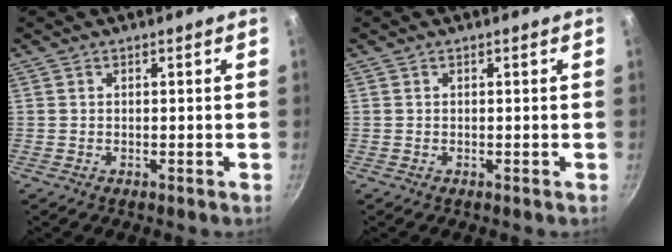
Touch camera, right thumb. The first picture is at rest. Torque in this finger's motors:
{"motor_torque": [-0.34, 0.34, 0.00, 0.00, 0.00]}